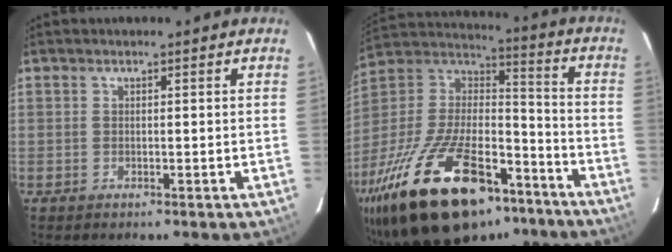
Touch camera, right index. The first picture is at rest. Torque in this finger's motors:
{"motor_torque": [2.14, 0.00, 1.05, 0.21]}